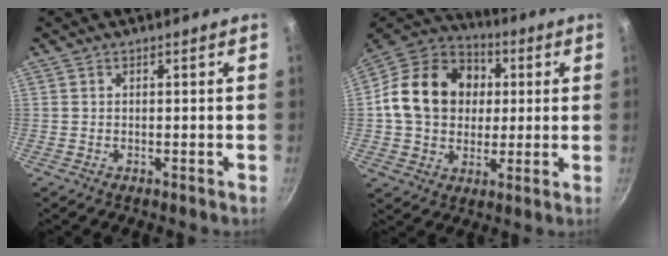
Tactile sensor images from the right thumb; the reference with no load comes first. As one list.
[{"total": 19.1, "force": [2.3, 15.4, 11.0], "torque": [-0.167, 0.025, 0.031]}]